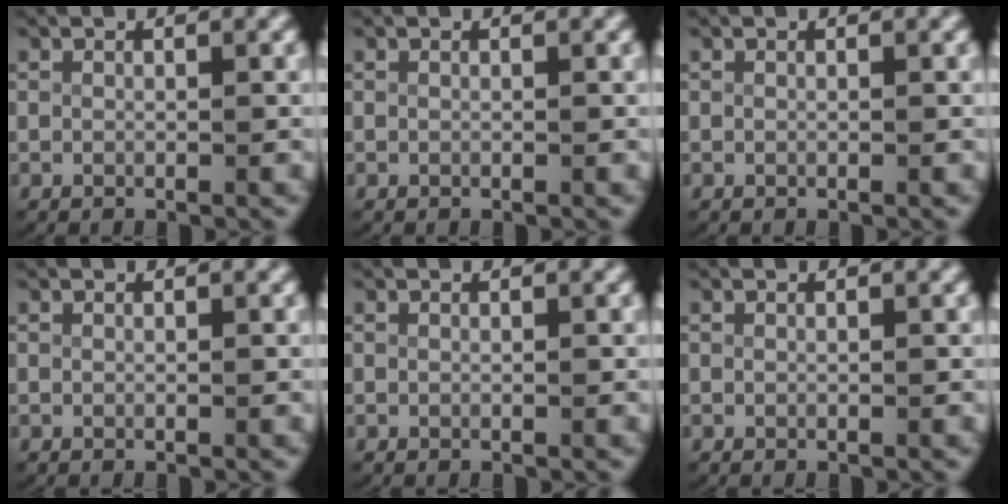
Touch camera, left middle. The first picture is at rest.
{"total": 0.0}
{"total": 0.0}
{"total": 0.0}
{"total": 0.0}
{"total": 0.0}